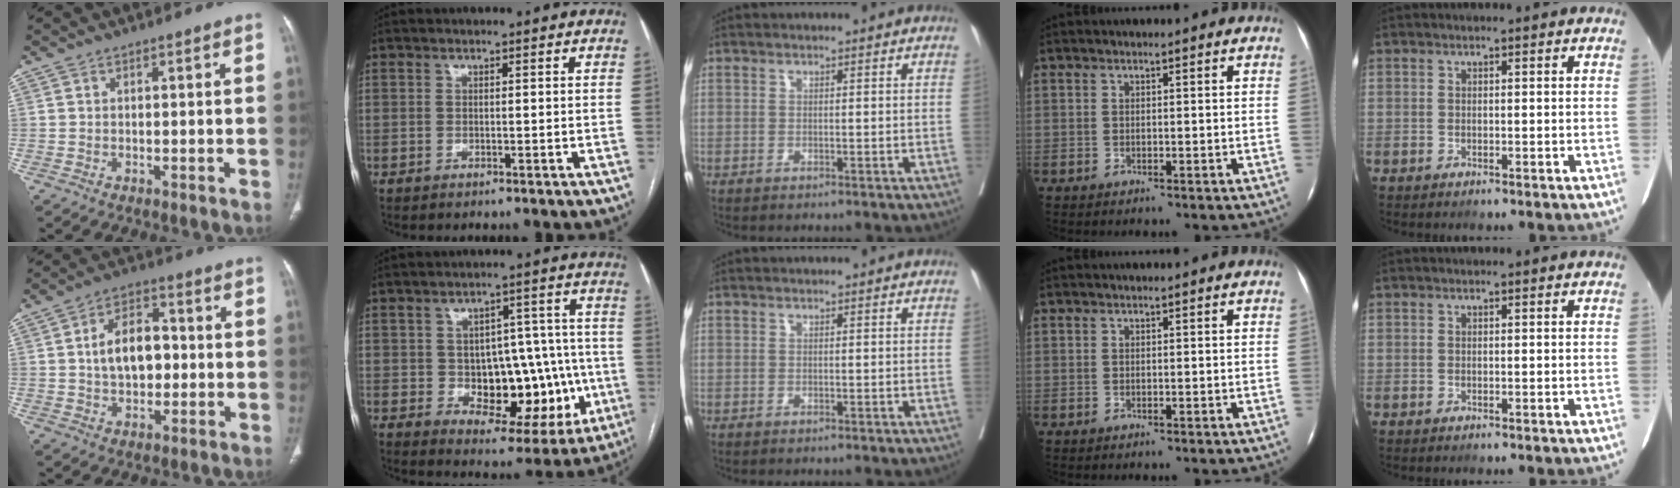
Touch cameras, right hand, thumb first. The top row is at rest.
{"thumb": {"total": 9.6, "force": [0.2, 6.1, 7.4], "torque": [-0.102, 0.022, -0.002]}, "index": {"total": 15.2, "force": [-2.6, 8.5, 12.3], "torque": [-0.150, 0.035, -0.011]}}